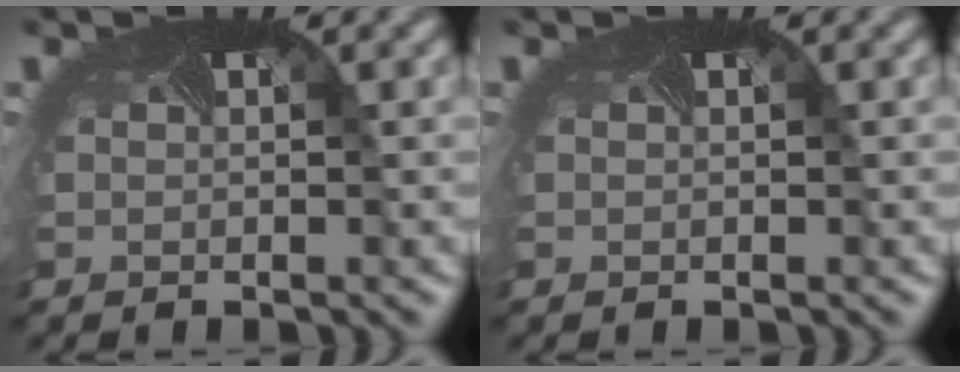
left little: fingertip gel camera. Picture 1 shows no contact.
{"total": 0.0}